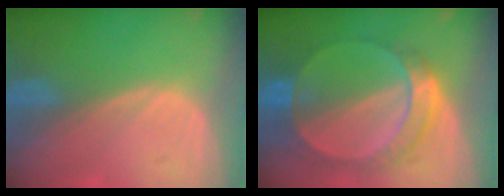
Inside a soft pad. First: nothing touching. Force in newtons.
{"total": 7.8, "press": 7.5, "slide": 2.0}